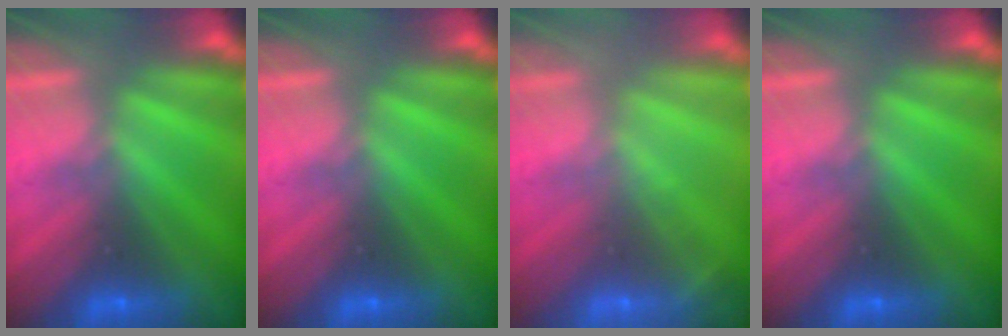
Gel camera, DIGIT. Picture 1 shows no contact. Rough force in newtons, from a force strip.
{"total": 0.0}
{"total": 1.8}
{"total": 0.0}